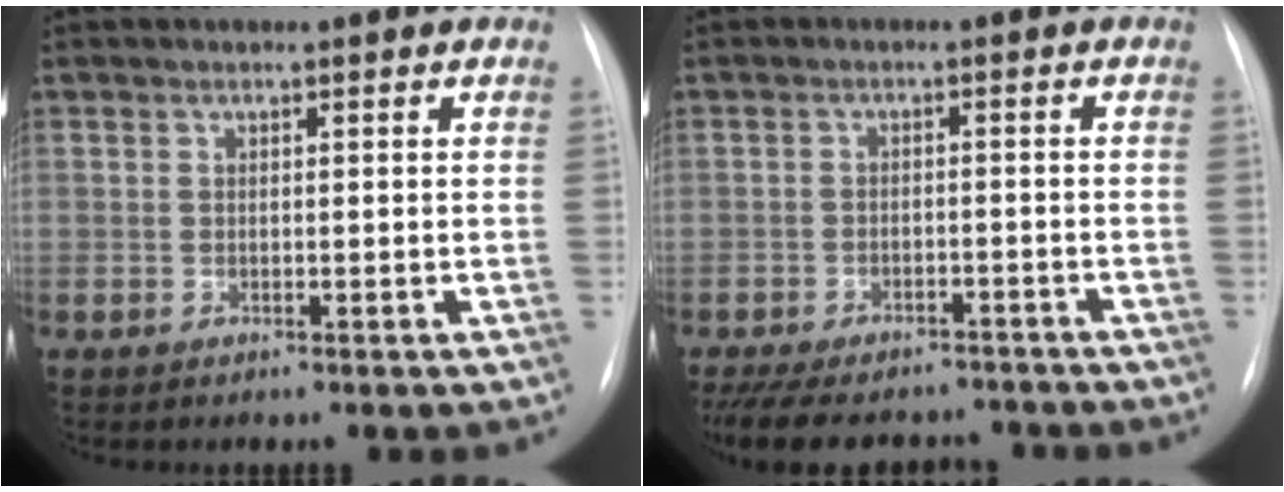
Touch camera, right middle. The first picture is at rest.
{"total": 15.9, "force": [-13.4, 6.2, 5.8], "torque": [-0.150, -0.006, -0.177]}